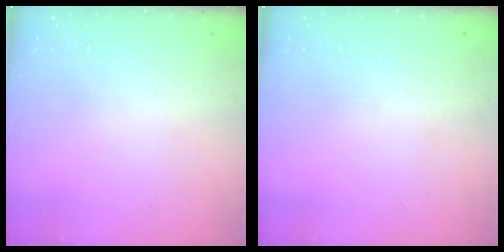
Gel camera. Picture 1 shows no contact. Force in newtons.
{"total": 0.0}